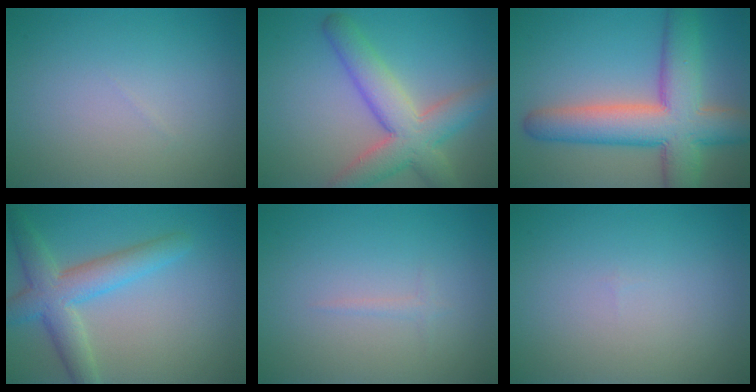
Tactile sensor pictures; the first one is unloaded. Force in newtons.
{"total": 6.7, "press": 6.7, "slide": 0.4}
{"total": 10.0, "press": 9.9, "slide": 0.5}
{"total": 5.0, "press": 5.0, "slide": 0.2}
{"total": 0.6, "press": 0.6, "slide": 0.0}
{"total": 0.0}